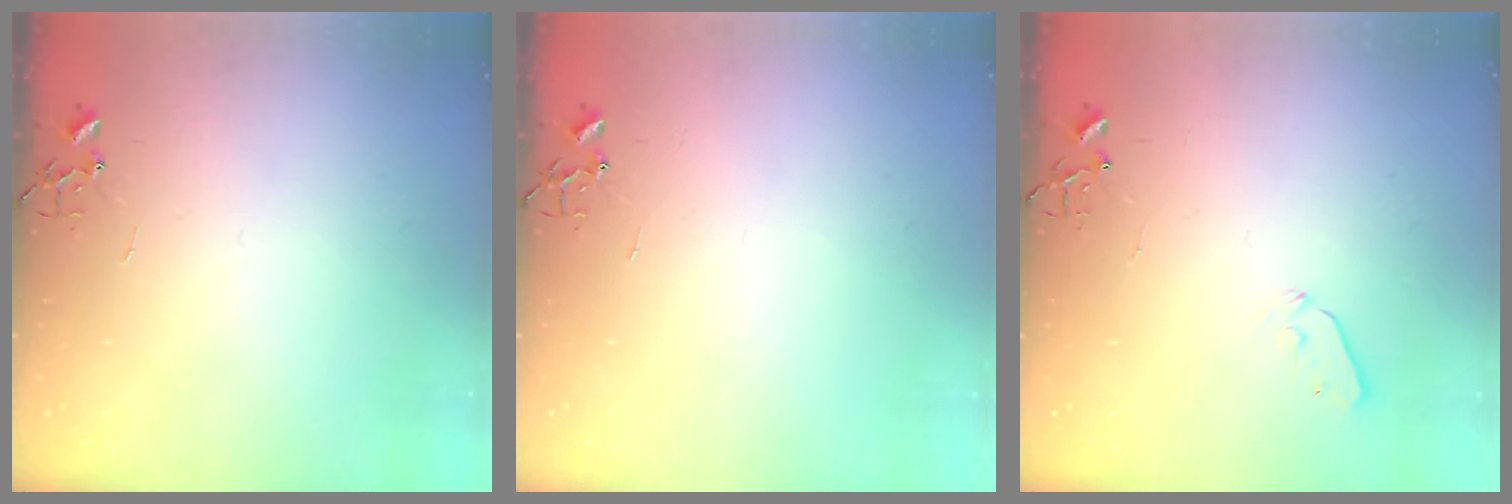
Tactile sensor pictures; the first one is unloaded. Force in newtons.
{"total": 0.0}
{"total": 4.0, "press": 4.0, "slide": 0.4}